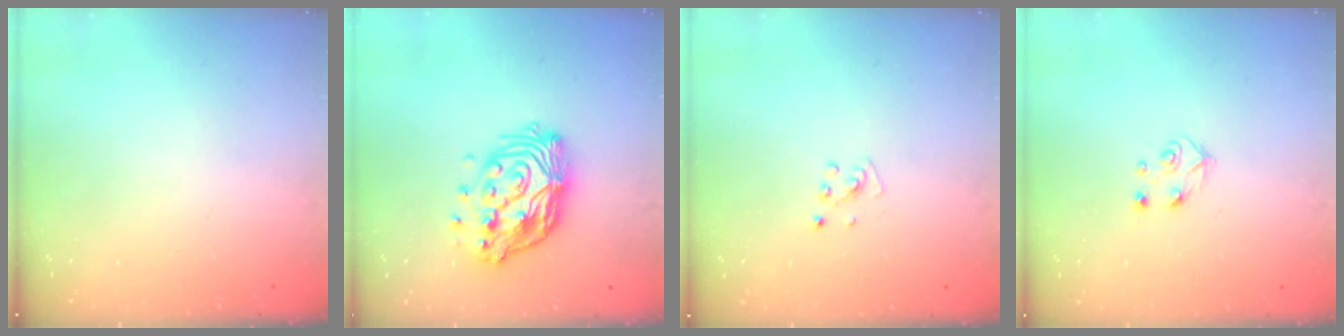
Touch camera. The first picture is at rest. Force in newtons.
{"total": 14.1, "press": 14.1, "slide": 1.1}
{"total": 3.7, "press": 3.7, "slide": 0.4}
{"total": 5.2, "press": 5.1, "slide": 0.7}